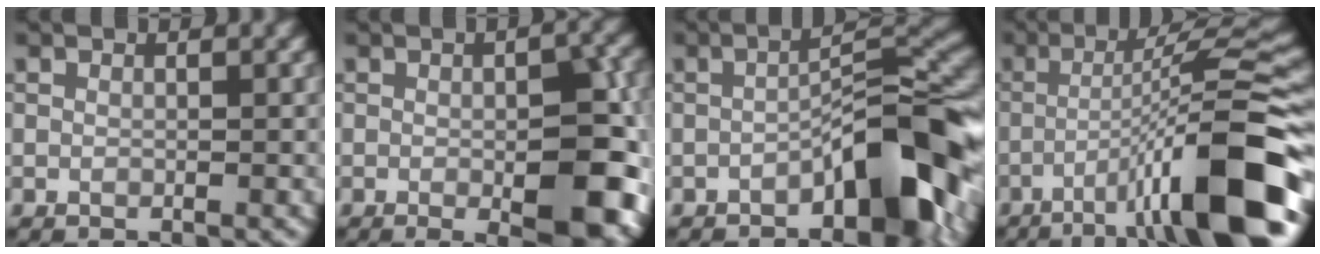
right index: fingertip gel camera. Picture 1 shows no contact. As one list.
[{"total": 9.7, "force": [-2.0, 3.0, 9.0], "torque": [-0.112, -0.006, -0.024]}, {"total": 7.5, "force": [-3.5, 2.1, 6.3], "torque": [-0.082, 0.026, -0.058]}, {"total": 12.6, "force": [-5.7, 1.8, 11.1], "torque": [-0.152, 0.020, -0.090]}]